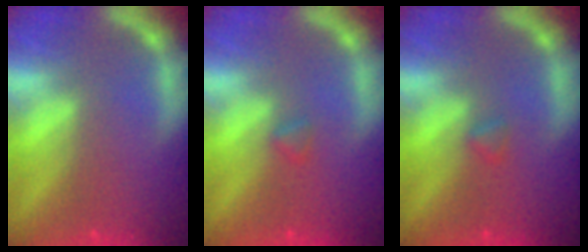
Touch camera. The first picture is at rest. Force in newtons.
{"total": 0.9}
{"total": 0.9}